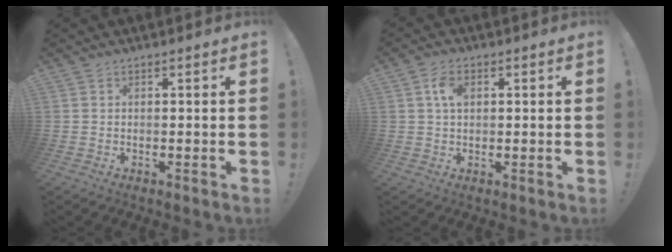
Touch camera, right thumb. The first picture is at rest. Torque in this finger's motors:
{"motor_torque": [-0.05, 0.09, 0.68, -0.49, -0.01]}